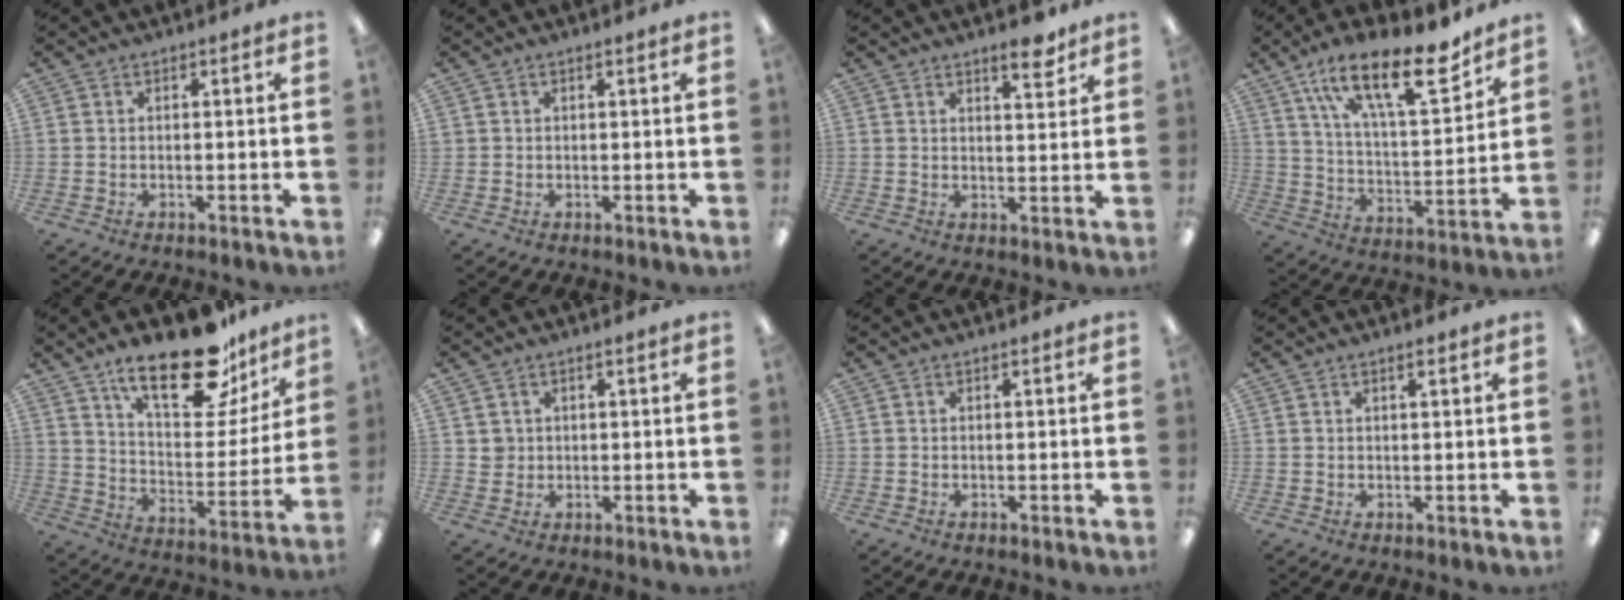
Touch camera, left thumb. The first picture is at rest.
{"total": 0.7, "force": [0.3, 0.6, 0.1], "torque": [-0.004, 0.005, 0.004]}
{"total": 5.8, "force": [4.3, 1.9, 3.4], "torque": [-0.029, -0.029, 0.066]}
{"total": 21.5, "force": [14.0, 7.6, 14.5], "torque": [-0.236, -0.072, 0.234]}
{"total": 23.1, "force": [15.8, 9.5, 13.9], "torque": [-0.207, -0.094, 0.266]}
{"total": 2.3, "force": [1.0, 2.0, 0.3], "torque": [-0.002, 0.000, 0.017]}
{"total": 0.0}
{"total": 1.3, "force": [1.0, 0.2, 0.9], "torque": [-0.019, 0.001, 0.016]}